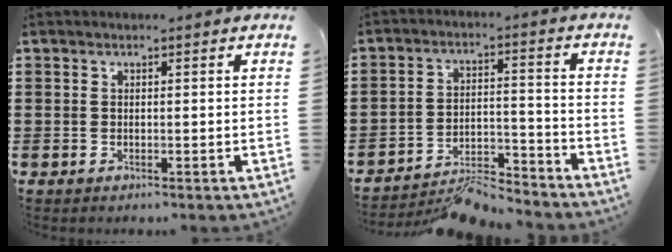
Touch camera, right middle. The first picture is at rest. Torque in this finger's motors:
{"motor_torque": [1.04, -0.99, 0.43, 0.03]}